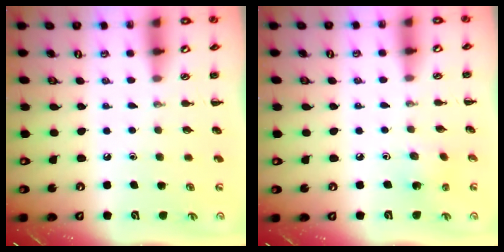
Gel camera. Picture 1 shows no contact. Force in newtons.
{"total": 1.5, "press": 1.4, "slide": 0.4}